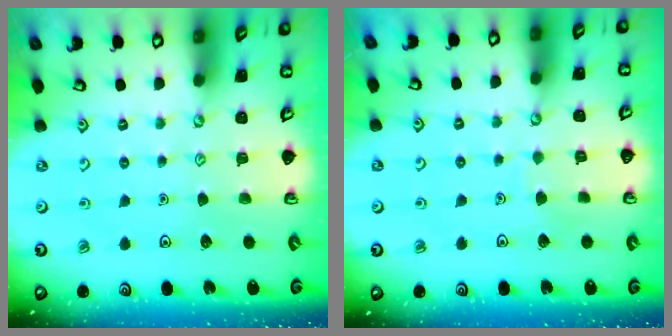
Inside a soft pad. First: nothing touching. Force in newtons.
{"total": 2.6, "press": 2.6, "slide": 0.1}